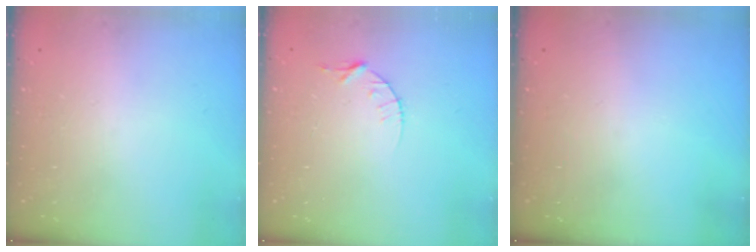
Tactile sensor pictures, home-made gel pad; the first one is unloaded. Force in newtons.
{"total": 3.8, "press": 3.7, "slide": 0.5}
{"total": 0.0}